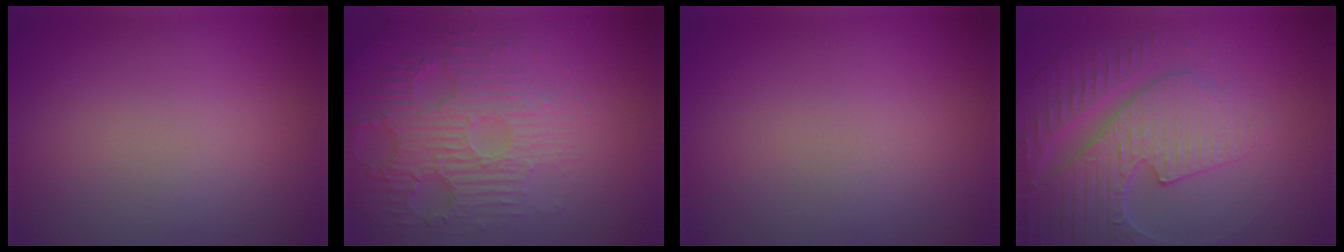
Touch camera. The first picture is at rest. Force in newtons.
{"total": 4.5, "press": 3.7, "slide": 2.6}
{"total": 0.0}
{"total": 6.4, "press": 5.4, "slide": 3.5}